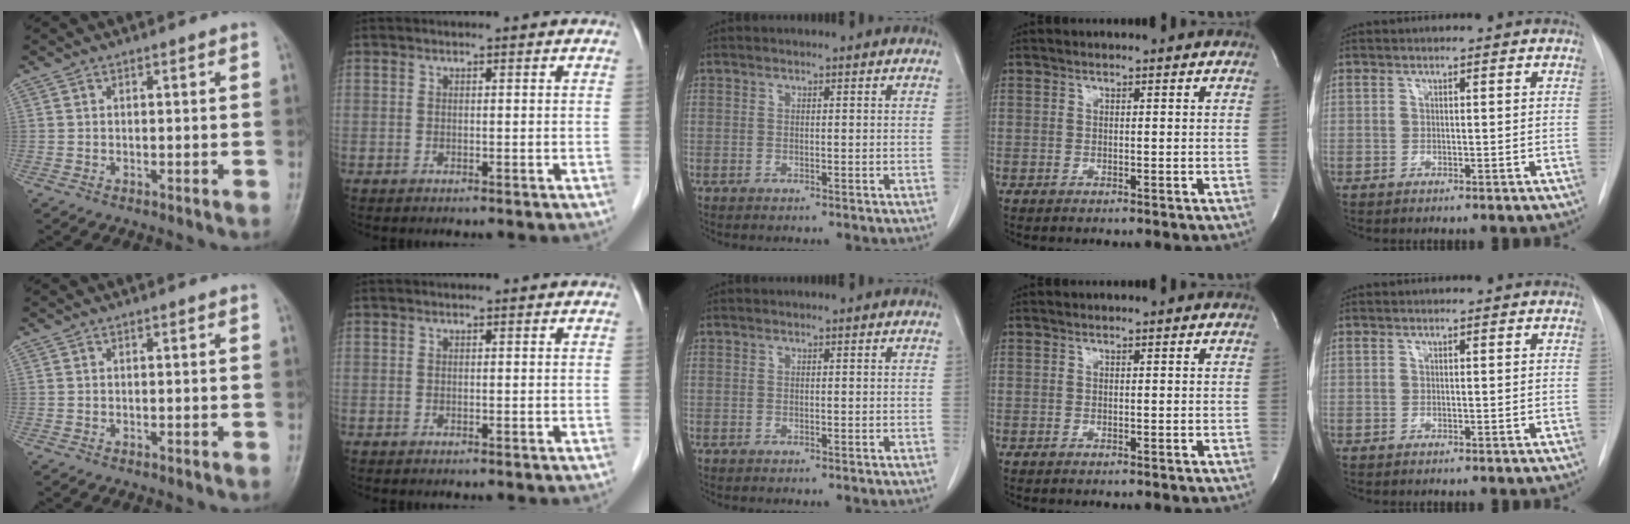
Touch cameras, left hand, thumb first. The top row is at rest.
{}